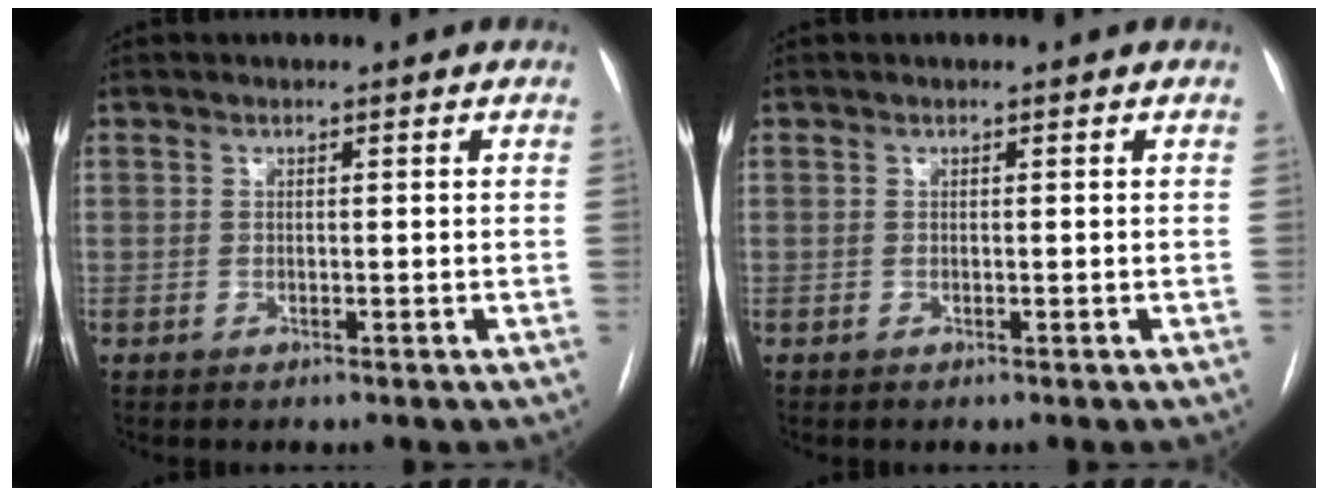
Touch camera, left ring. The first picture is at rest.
{"total": 0.0}